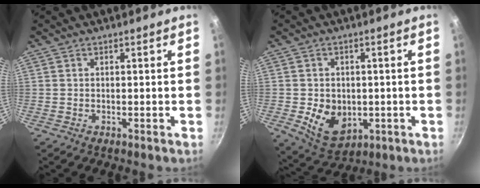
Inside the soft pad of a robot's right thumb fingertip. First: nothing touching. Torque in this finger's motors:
{"motor_torque": [-0.49, 0.74, 0.40, 0.46, 0.21]}